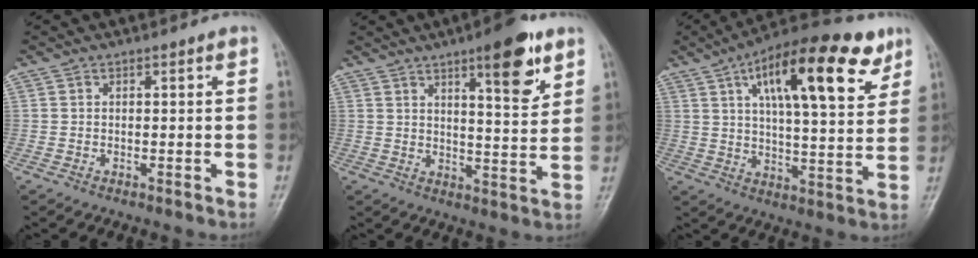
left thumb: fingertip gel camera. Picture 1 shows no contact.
{"total": 11.2, "force": [6.5, 2.9, 8.7], "torque": [-0.105, -0.037, 0.091]}
{"total": 21.6, "force": [10.3, 7.5, 17.4], "torque": [-0.242, -0.019, 0.156]}